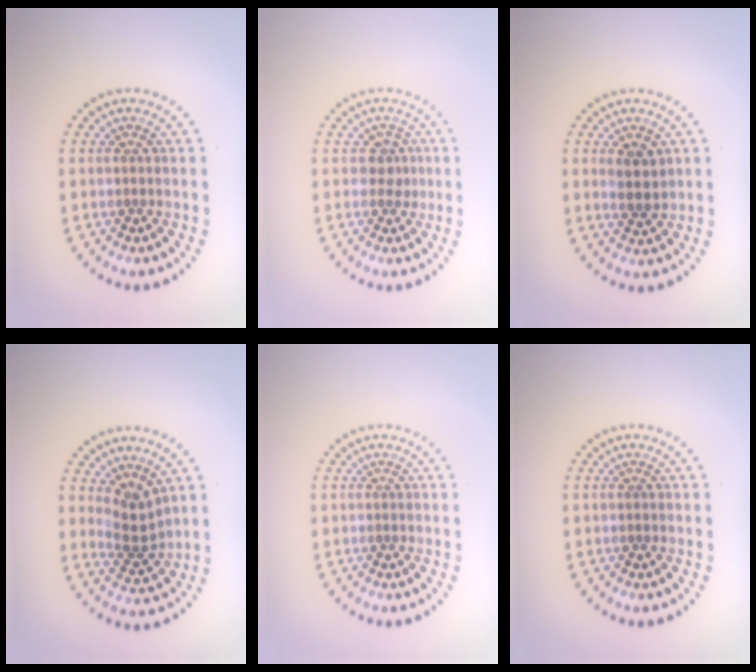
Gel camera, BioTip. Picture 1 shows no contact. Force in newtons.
{"total": 1.5, "press": 1.3, "slide": 0.7}
{"total": 2.4, "press": 2.2, "slide": 0.9}
{"total": 2.7, "press": 2.1, "slide": 1.7}
{"total": 0.0}
{"total": 0.0}